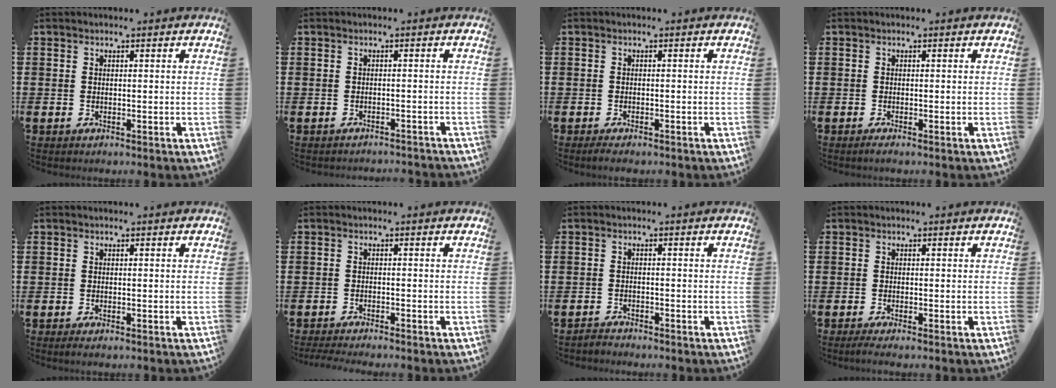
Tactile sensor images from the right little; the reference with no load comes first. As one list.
[{"total": 1.0, "force": [-1.0, -0.1, 0.0], "torque": [-0.002, 0.001, -0.021]}, {"total": 1.0, "force": [-0.7, 0.3, 0.6], "torque": [-0.012, -0.002, -0.015]}, {"total": 0.5, "force": [-0.3, 0.0, 0.4], "torque": [-0.007, -0.003, -0.006]}, {"total": 0.5, "force": [-0.2, 0.1, 0.4], "torque": [-0.008, 0.000, -0.005]}, {"total": 1.4, "force": [-1.3, -0.1, 0.4], "torque": [-0.007, 0.001, -0.026]}, {"total": 1.2, "force": [-1.2, 0.1, -0.1], "torque": [-0.002, 0.002, -0.025]}, {"total": 0.9, "force": [-0.5, 0.0, 0.7], "torque": [-0.010, -0.003, -0.010]}]